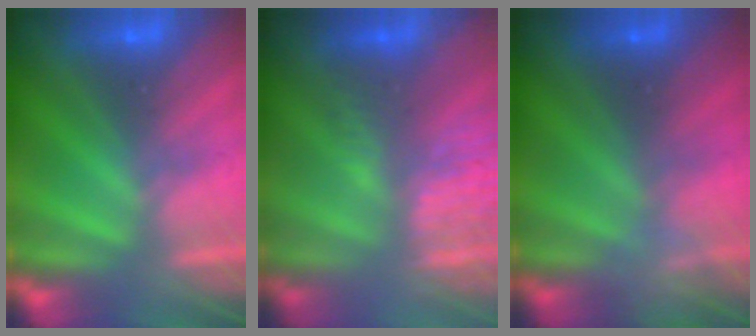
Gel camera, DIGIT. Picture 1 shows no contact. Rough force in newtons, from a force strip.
{"total": 4.5}
{"total": 2.3}